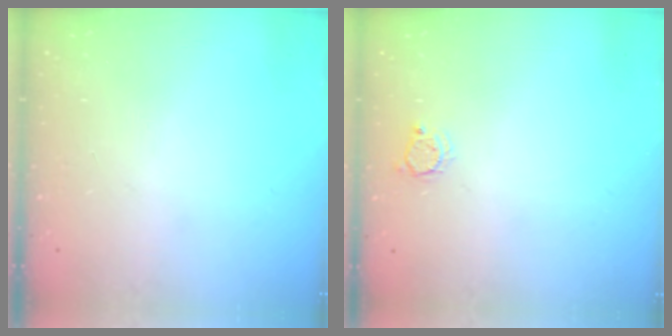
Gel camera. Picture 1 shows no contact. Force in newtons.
{"total": 3.5, "press": 3.5, "slide": 0.3}